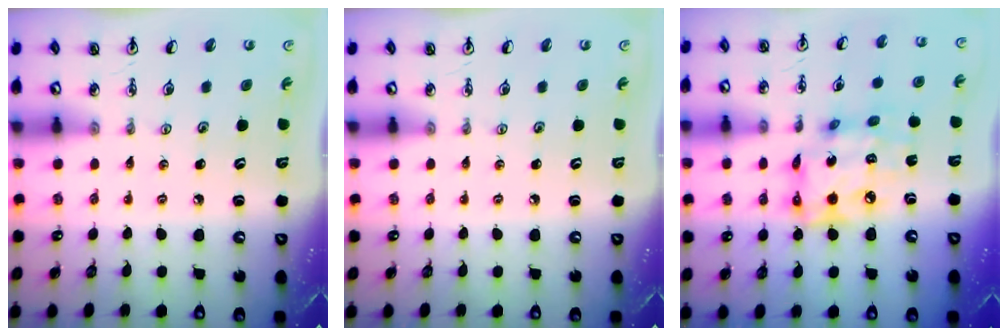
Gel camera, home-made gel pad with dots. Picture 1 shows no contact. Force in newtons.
{"total": 0.0}
{"total": 14.3, "press": 14.3, "slide": 1.5}